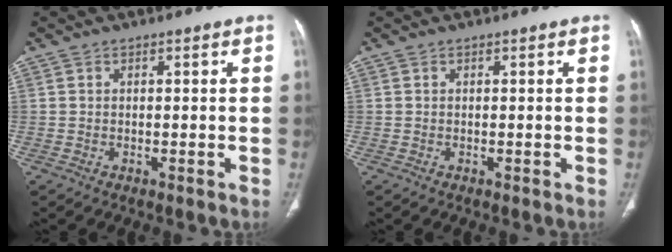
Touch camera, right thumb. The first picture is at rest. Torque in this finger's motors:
{"motor_torque": [-0.04, -0.13, 0.29, -0.13, -0.02]}